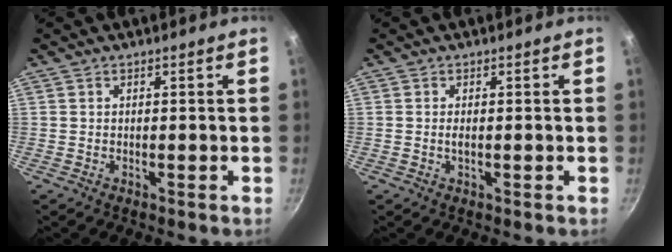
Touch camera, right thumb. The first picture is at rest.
{"total": 0.8, "force": [-0.1, 0.3, 0.8], "torque": [-0.016, 0.000, -0.003]}